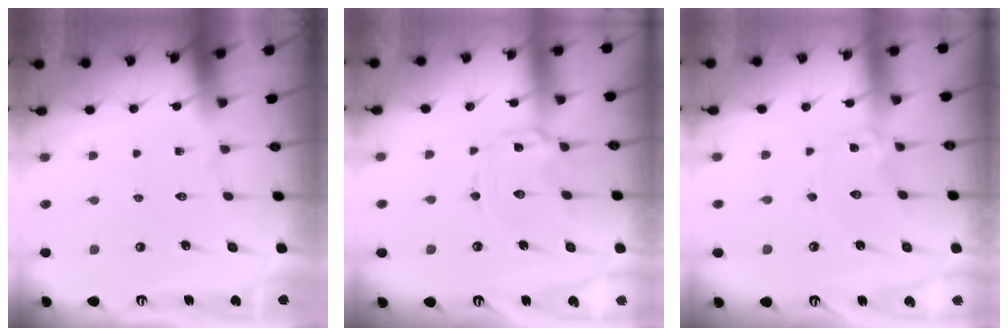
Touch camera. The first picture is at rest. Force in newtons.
{"total": 3.2, "press": 3.2, "slide": 0.3}
{"total": 0.0}